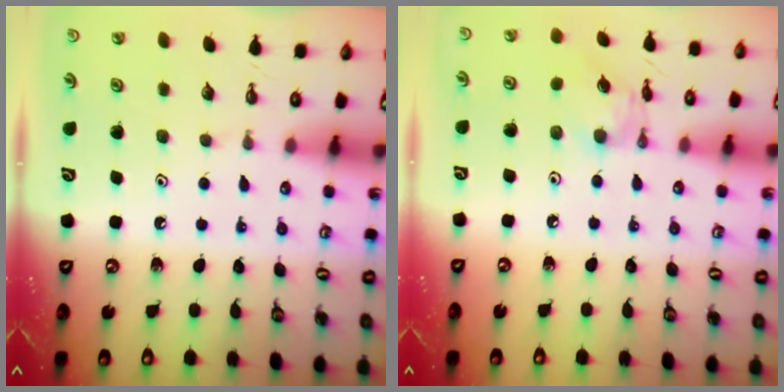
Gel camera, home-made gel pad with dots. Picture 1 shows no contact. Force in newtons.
{"total": 3.6, "press": 3.6, "slide": 0.4}